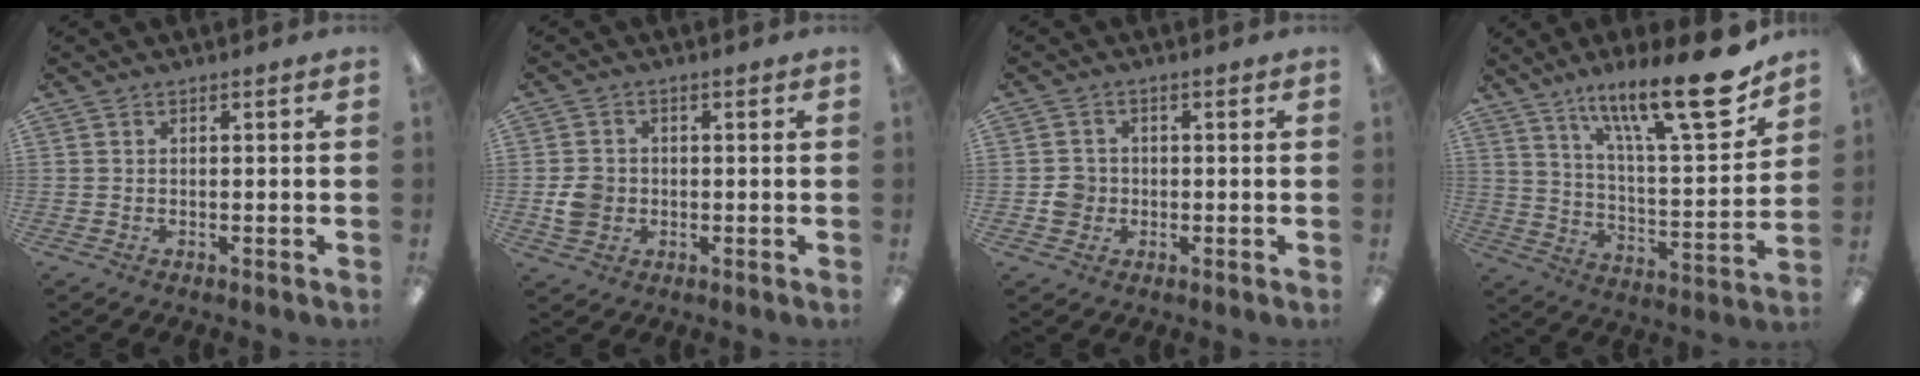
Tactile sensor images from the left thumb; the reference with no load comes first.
{"total": 4.9, "force": [-0.8, 4.4, 2.1], "torque": [-0.027, 0.001, -0.016]}
{"total": 4.1, "force": [-0.7, 3.9, 1.2], "torque": [-0.013, 0.004, -0.014]}
{"total": 21.7, "force": [15.1, 5.2, 14.6], "torque": [-0.220, -0.100, 0.241]}